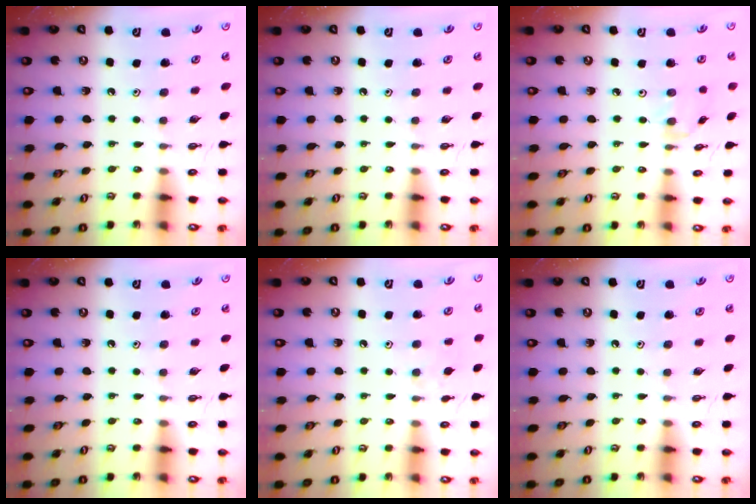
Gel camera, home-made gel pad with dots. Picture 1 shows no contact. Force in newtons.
{"total": 0.0}
{"total": 2.4, "press": 2.4, "slide": 0.3}
{"total": 0.0}
{"total": 4.1, "press": 4.0, "slide": 0.7}
{"total": 0.0}